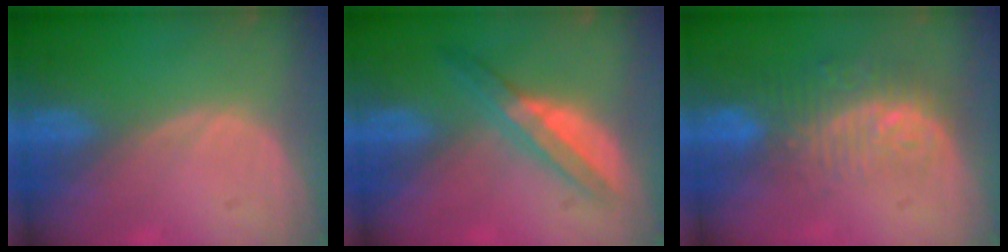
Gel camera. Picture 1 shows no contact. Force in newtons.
{"total": 5.7, "press": 5.3, "slide": 2.1}
{"total": 9.9, "press": 8.1, "slide": 5.7}